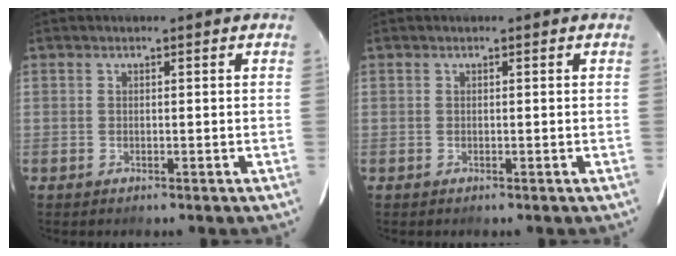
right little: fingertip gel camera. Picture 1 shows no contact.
{"total": 0.0}